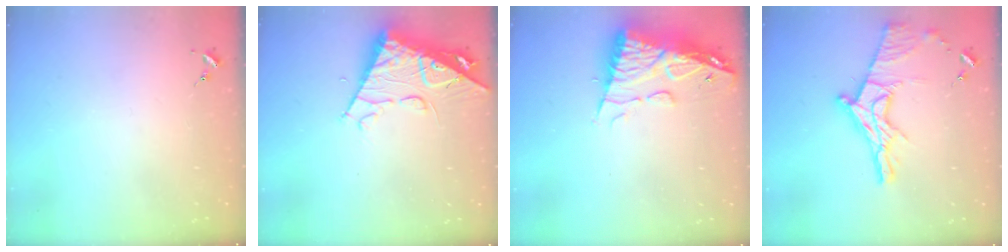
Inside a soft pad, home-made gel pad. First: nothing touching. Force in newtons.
{"total": 12.6, "press": 12.5, "slide": 1.4}
{"total": 13.2, "press": 13.1, "slide": 1.4}
{"total": 18.9, "press": 18.9, "slide": 1.3}